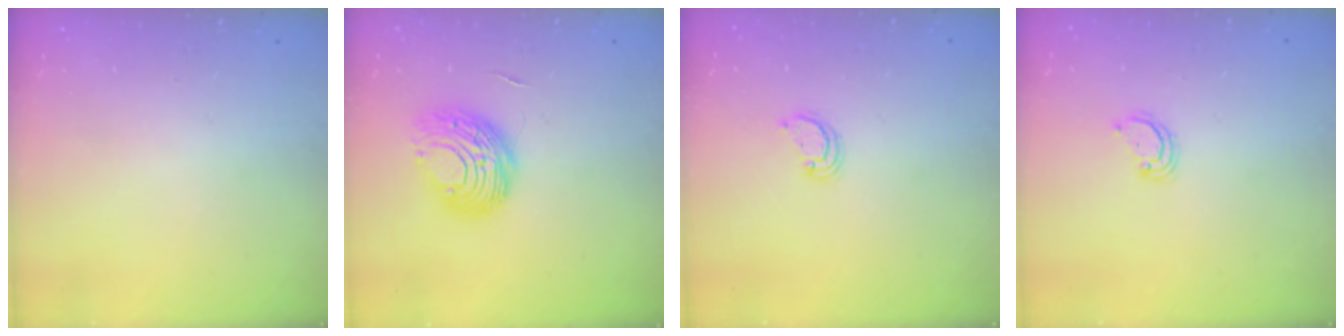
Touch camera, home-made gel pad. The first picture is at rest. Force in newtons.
{"total": 9.6, "press": 9.5, "slide": 0.9}
{"total": 2.6, "press": 2.6, "slide": 0.2}
{"total": 2.9, "press": 2.8, "slide": 0.2}